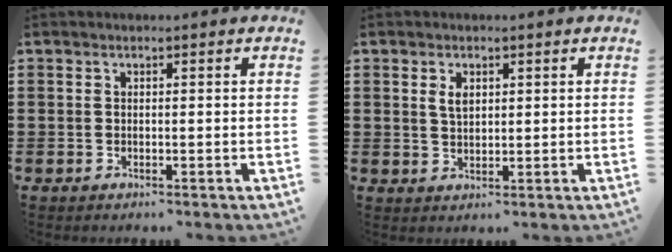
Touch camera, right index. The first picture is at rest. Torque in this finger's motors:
{"motor_torque": [0.11, 0.10, 0.04, 0.05]}